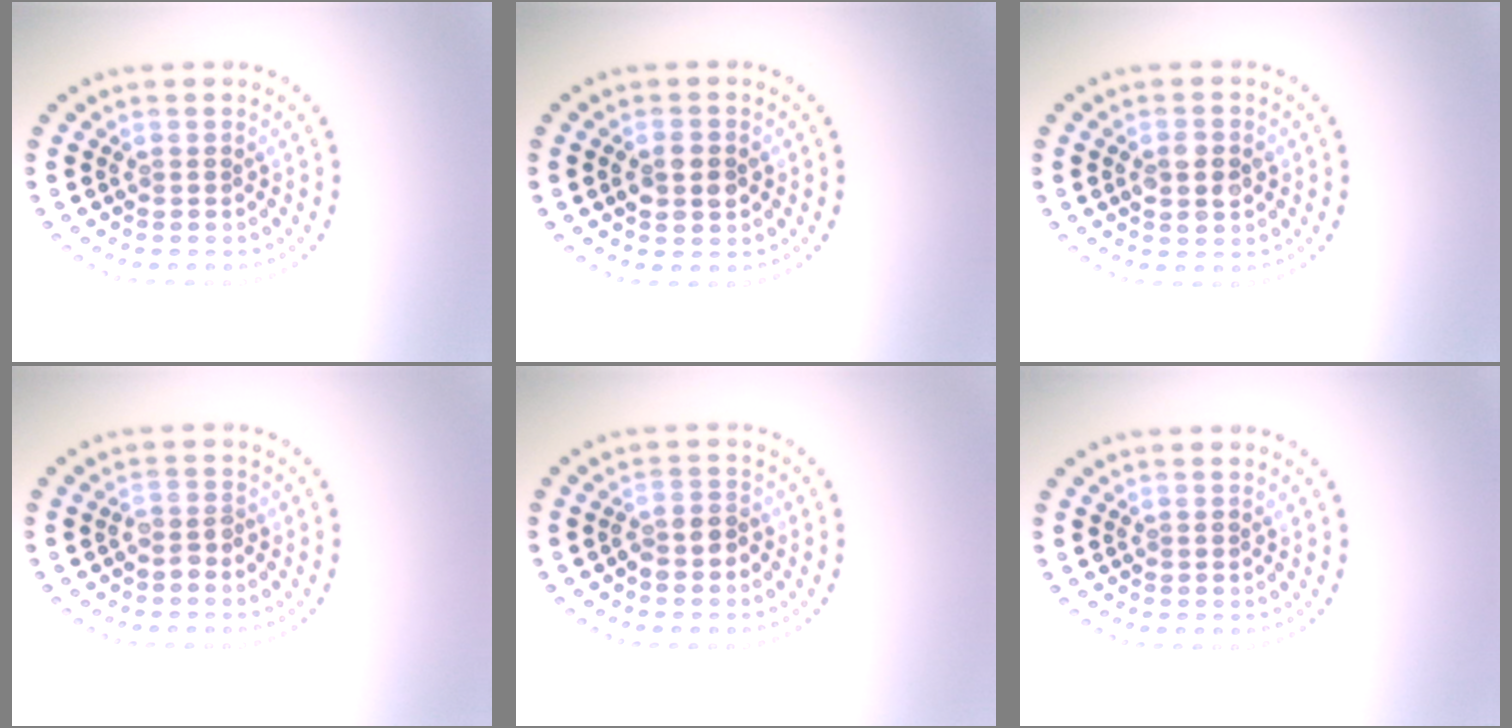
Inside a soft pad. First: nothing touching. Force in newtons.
{"total": 2.9, "press": 2.9, "slide": 0.1}
{"total": 2.8, "press": 2.8, "slide": 0.2}
{"total": 1.3, "press": 1.0, "slide": 0.9}
{"total": 2.2, "press": 1.8, "slide": 1.2}
{"total": 0.0}